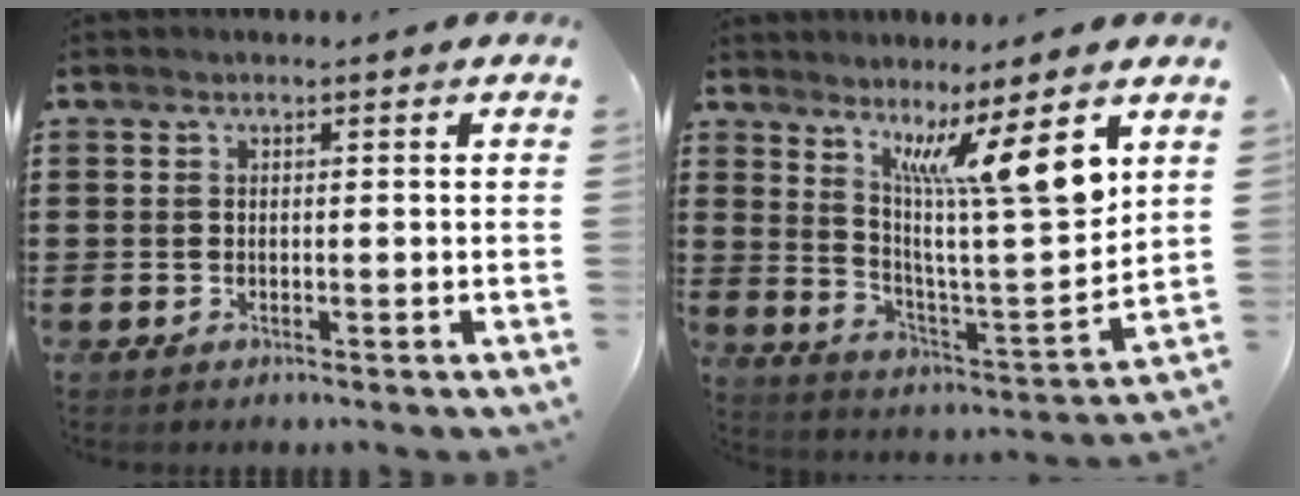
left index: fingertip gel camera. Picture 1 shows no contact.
{"total": 11.8, "force": [7.2, 1.0, 9.3], "torque": [-0.163, -0.041, 0.112]}